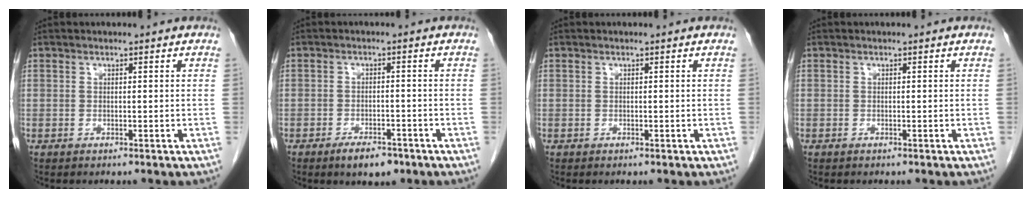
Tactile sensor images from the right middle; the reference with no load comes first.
{"total": 4.4, "force": [-3.0, 1.6, 2.7], "torque": [-0.051, -0.003, -0.042]}
{"total": 0.0}
{"total": 0.0}